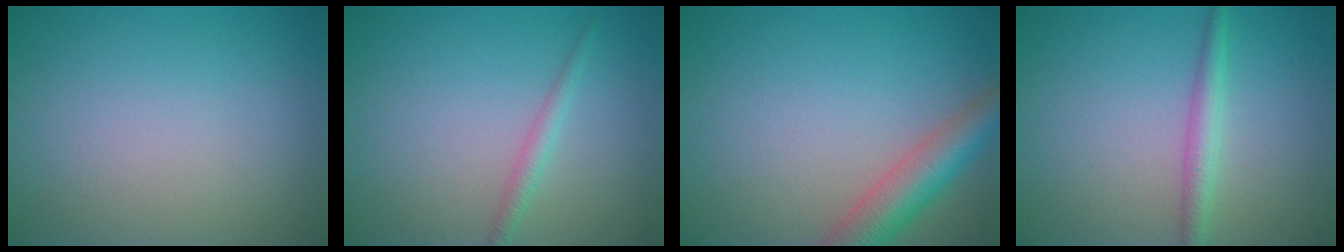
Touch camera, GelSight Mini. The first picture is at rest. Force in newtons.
{"total": 1.4, "press": 1.4, "slide": 0.0}
{"total": 4.9, "press": 4.9, "slide": 0.2}
{"total": 2.2, "press": 2.2, "slide": 0.1}